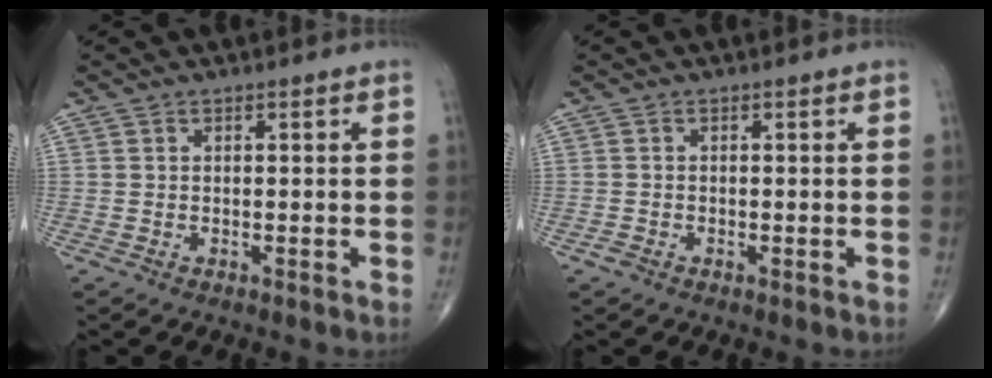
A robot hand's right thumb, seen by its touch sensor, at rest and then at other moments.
{"total": 1.0, "force": [-0.5, 0.6, 0.6], "torque": [-0.014, 0.000, -0.010]}